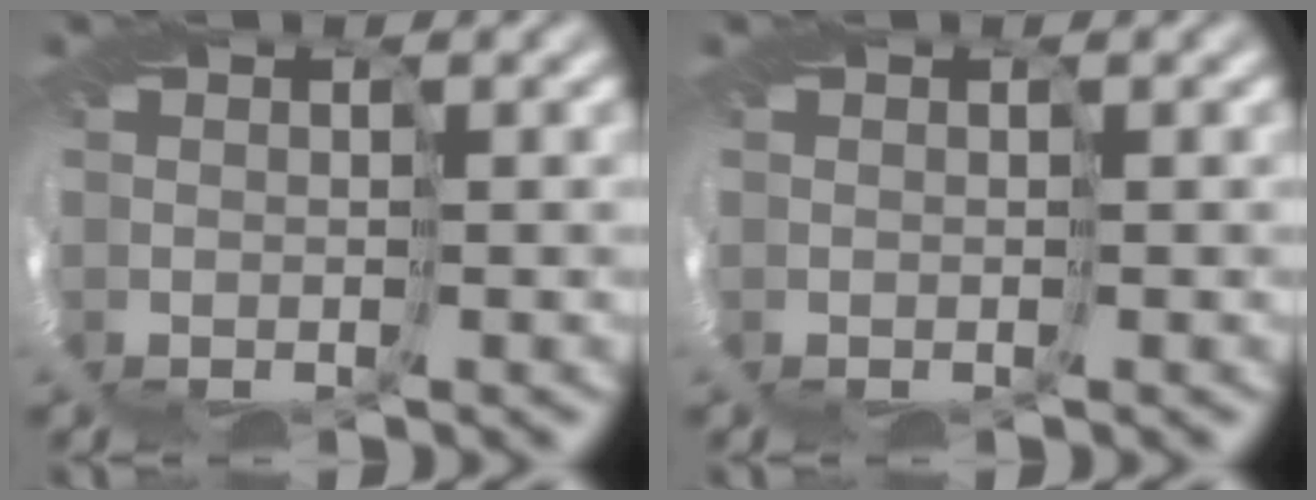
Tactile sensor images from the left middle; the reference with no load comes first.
{"total": 0.0}